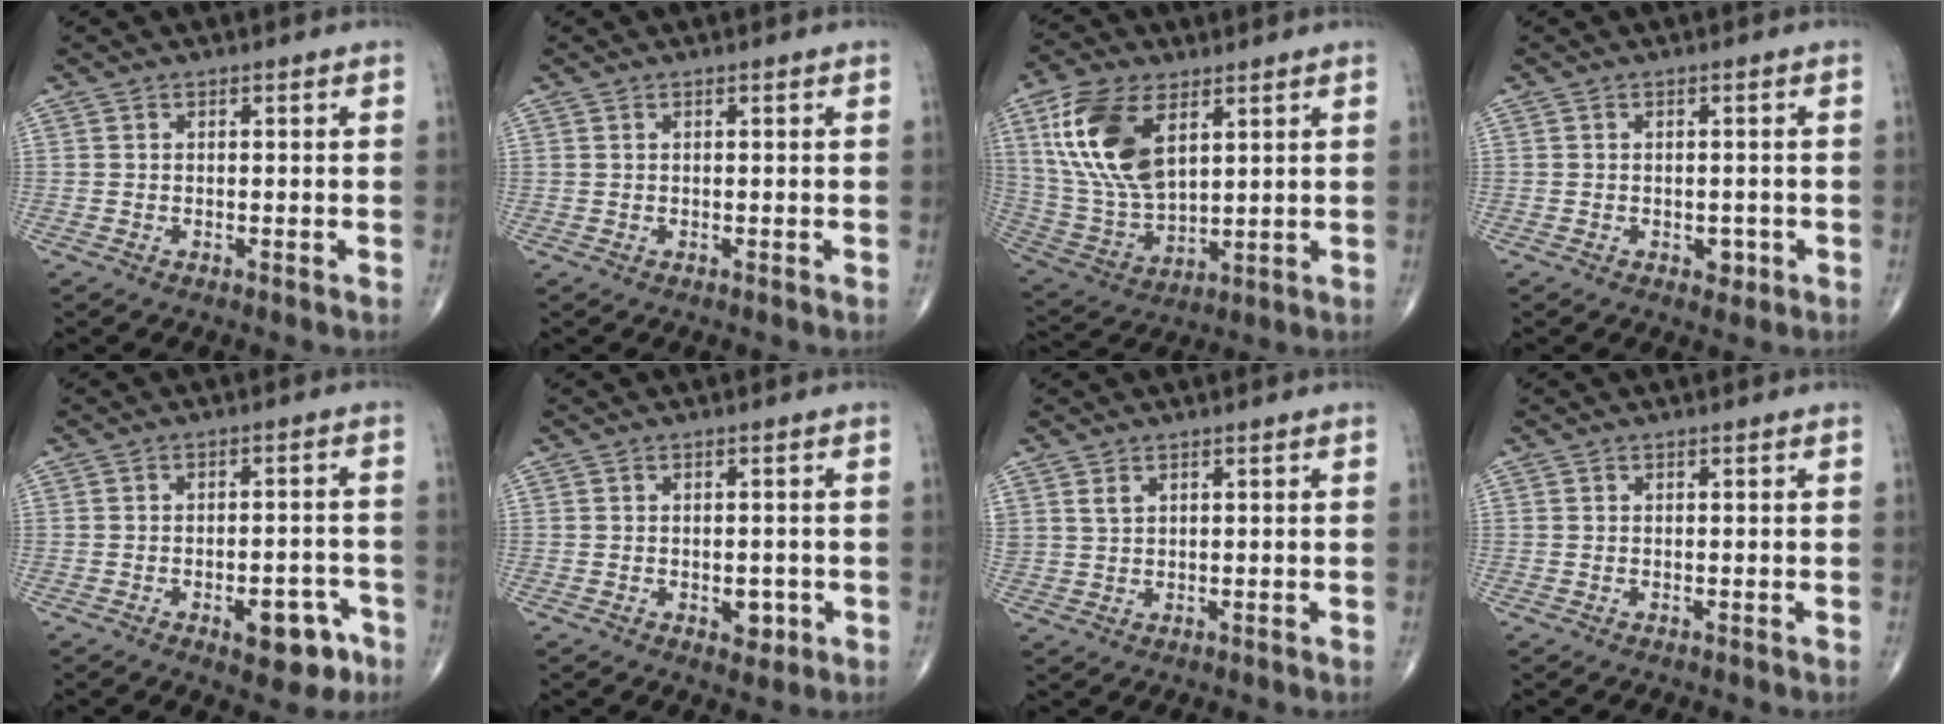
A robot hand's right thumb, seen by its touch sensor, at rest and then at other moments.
{"total": 0.0}
{"total": 17.1, "force": [6.7, 9.0, 13.0], "torque": [-0.252, -0.021, 0.137]}
{"total": 1.8, "force": [-0.7, 1.3, 1.1], "torque": [-0.002, 0.001, -0.007]}
{"total": 7.9, "force": [-4.0, 3.8, 5.7], "torque": [-0.052, 0.030, -0.047]}
{"total": 3.0, "force": [-0.9, 1.9, 2.2], "torque": [-0.012, 0.002, -0.008]}
{"total": 1.8, "force": [1.2, 1.1, 0.9], "torque": [-0.015, -0.004, 0.029]}
{"total": 0.0}